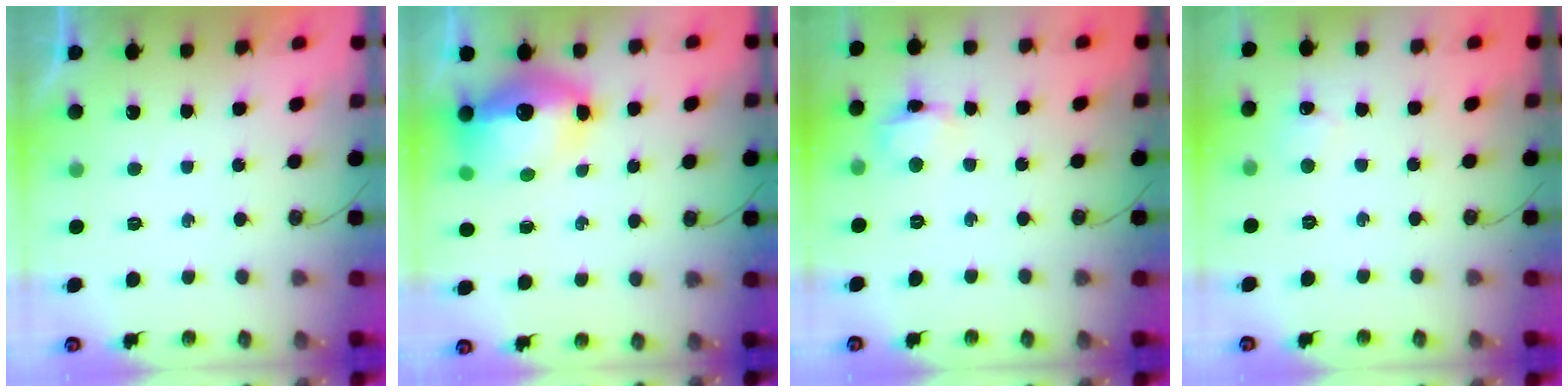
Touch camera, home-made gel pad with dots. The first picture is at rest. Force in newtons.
{"total": 14.8, "press": 14.7, "slide": 1.6}
{"total": 7.4, "press": 7.4, "slide": 0.6}
{"total": 3.6, "press": 3.6, "slide": 0.5}